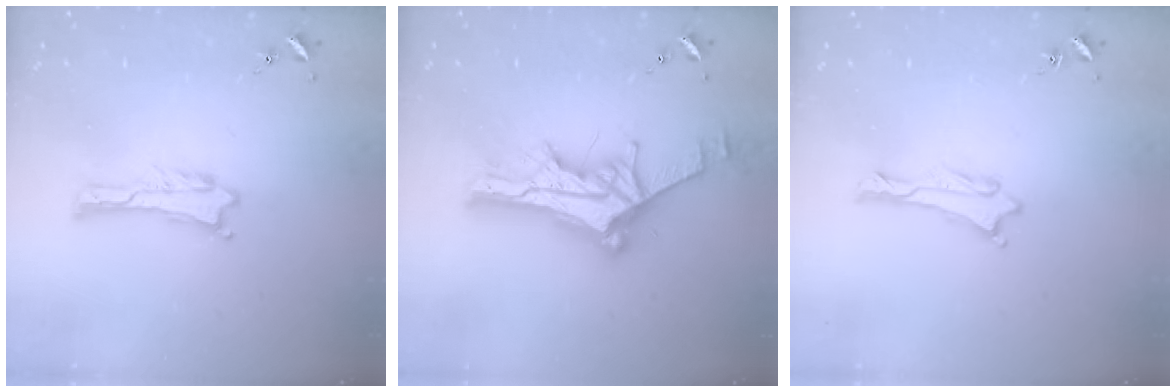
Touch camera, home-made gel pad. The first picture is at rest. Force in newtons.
{"total": 12.5, "press": 12.4, "slide": 1.4}
{"total": 0.0}